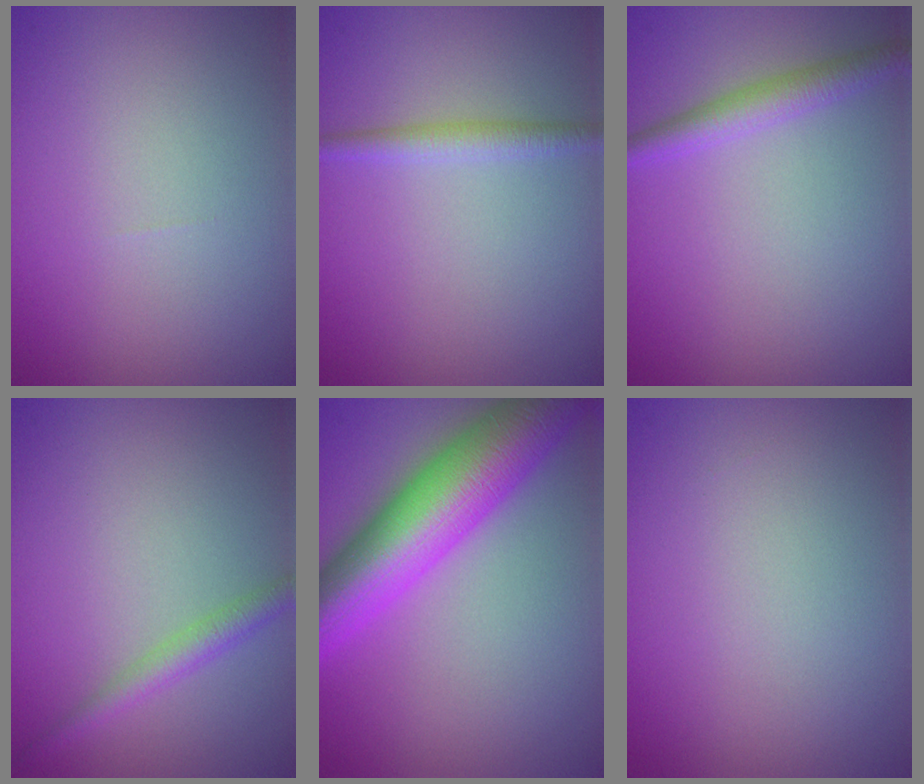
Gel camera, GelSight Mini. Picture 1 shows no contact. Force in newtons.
{"total": 1.8, "press": 1.8, "slide": 0.0}
{"total": 2.3, "press": 2.3, "slide": 0.1}
{"total": 1.9, "press": 1.9, "slide": 0.0}
{"total": 10.1, "press": 10.1, "slide": 0.2}
{"total": 0.0}